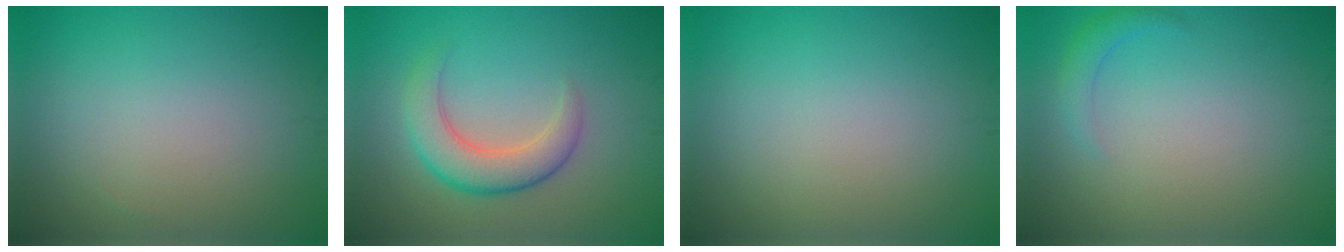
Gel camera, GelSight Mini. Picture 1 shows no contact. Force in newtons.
{"total": 4.3, "press": 4.3, "slide": 0.3}
{"total": 0.0}
{"total": 1.4, "press": 1.4, "slide": 0.1}